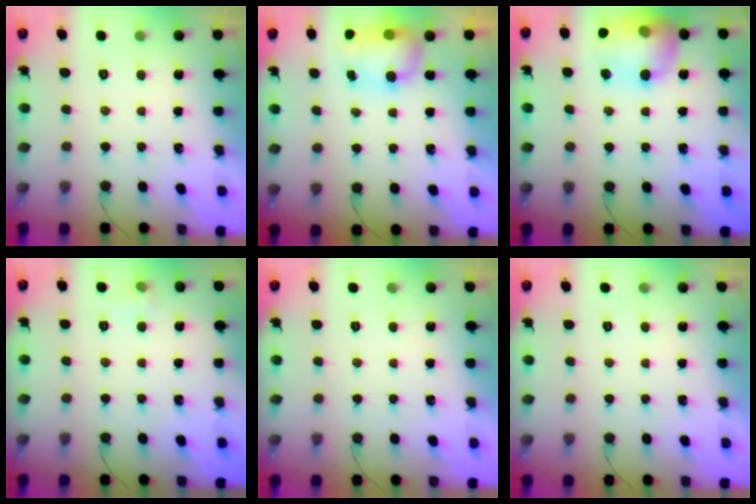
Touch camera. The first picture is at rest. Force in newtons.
{"total": 7.0, "press": 6.9, "slide": 1.1}
{"total": 16.8, "press": 16.7, "slide": 1.6}
{"total": 3.5, "press": 3.4, "slide": 1.0}
{"total": 0.0}
{"total": 0.0}